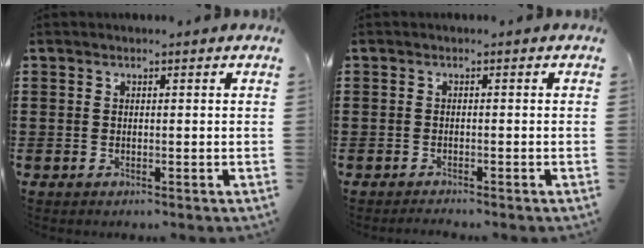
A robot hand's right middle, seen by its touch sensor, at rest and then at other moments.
{"total": 0.7, "force": [-0.7, -0.1, 0.1], "torque": [-0.002, -0.003, -0.014]}